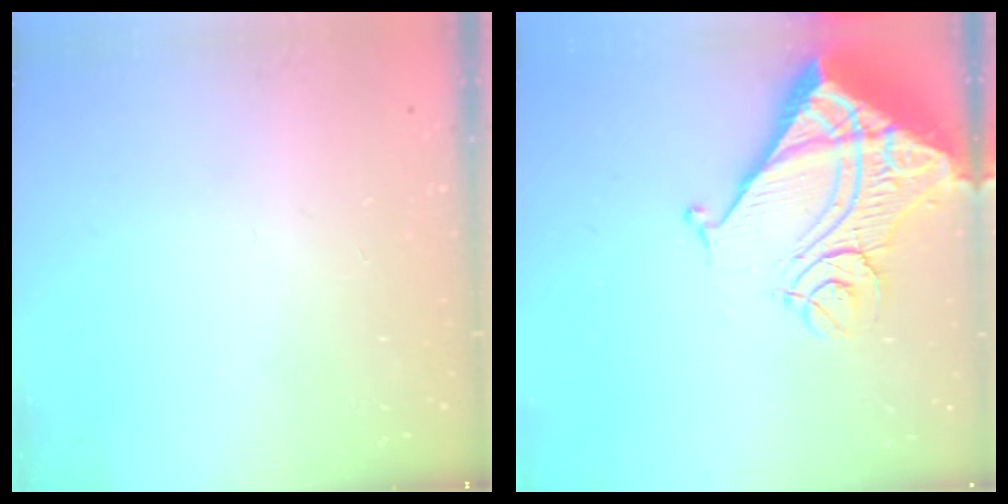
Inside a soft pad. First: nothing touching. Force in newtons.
{"total": 20.9, "press": 20.7, "slide": 2.6}